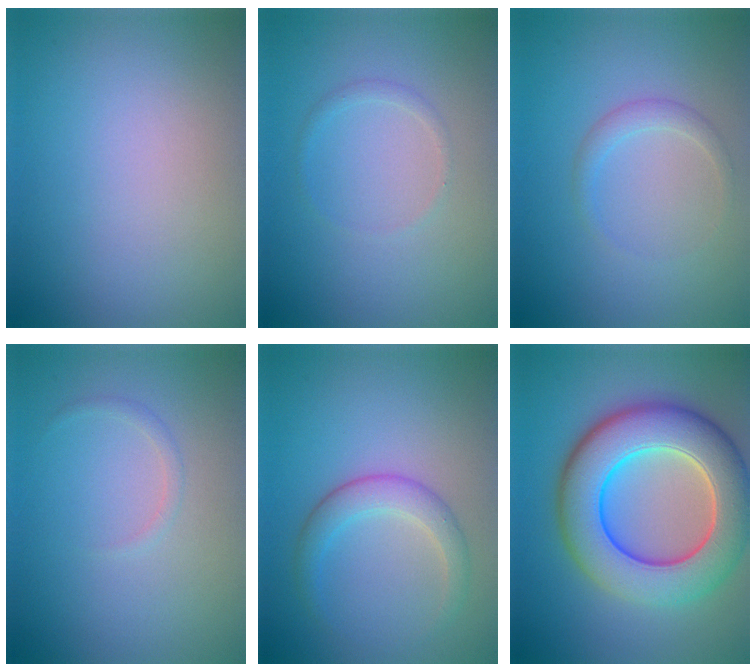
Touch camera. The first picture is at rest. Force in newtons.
{"total": 0.8, "press": 0.8, "slide": 0.0}
{"total": 1.4, "press": 1.4, "slide": 0.0}
{"total": 0.7, "press": 0.7, "slide": 0.0}
{"total": 2.7, "press": 2.7, "slide": 0.2}
{"total": 11.0, "press": 10.9, "slide": 0.4}